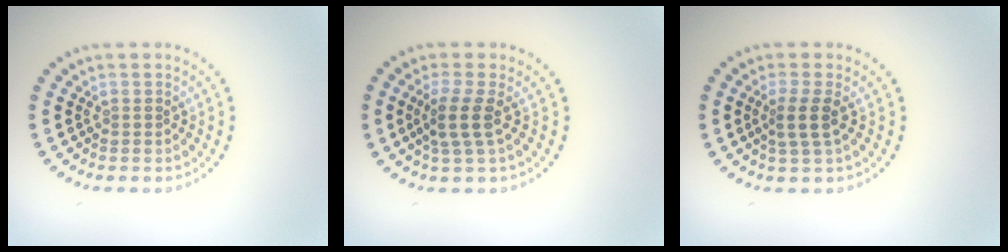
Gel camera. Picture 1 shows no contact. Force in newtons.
{"total": 2.6, "press": 2.0, "slide": 1.6}
{"total": 2.2, "press": 1.8, "slide": 1.3}